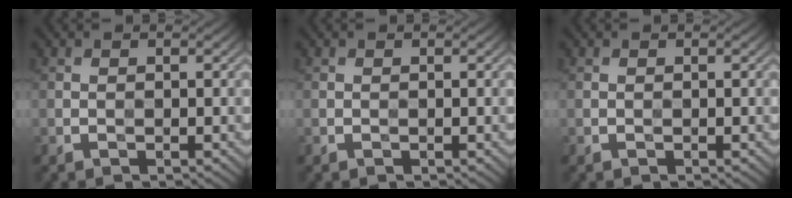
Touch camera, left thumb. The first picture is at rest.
{"total": 0.0}
{"total": 0.0}